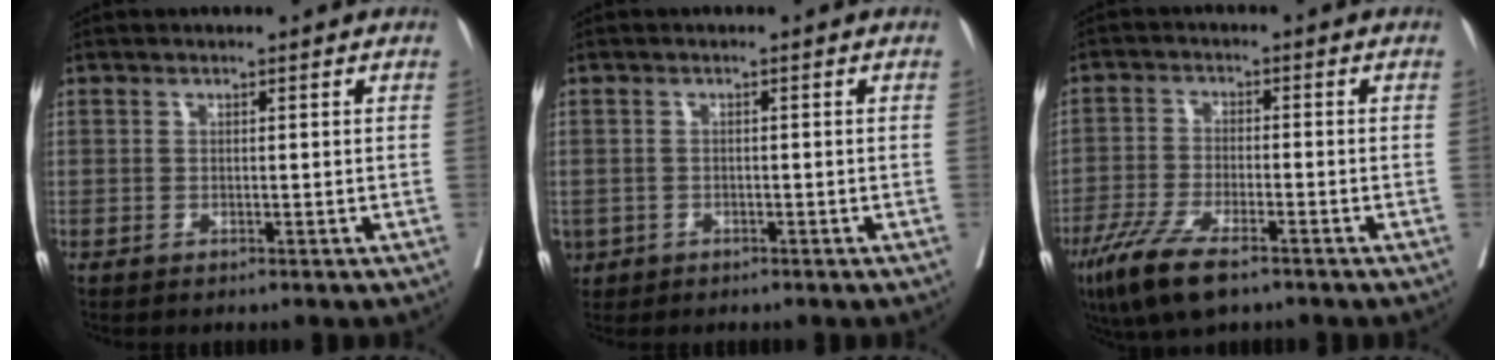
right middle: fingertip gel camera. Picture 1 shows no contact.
{"total": 3.3, "force": [-1.8, 2.7, 0.7], "torque": [-0.022, -0.001, -0.027]}
{"total": 9.4, "force": [-6.3, 2.2, 6.6], "torque": [-0.131, -0.021, -0.108]}